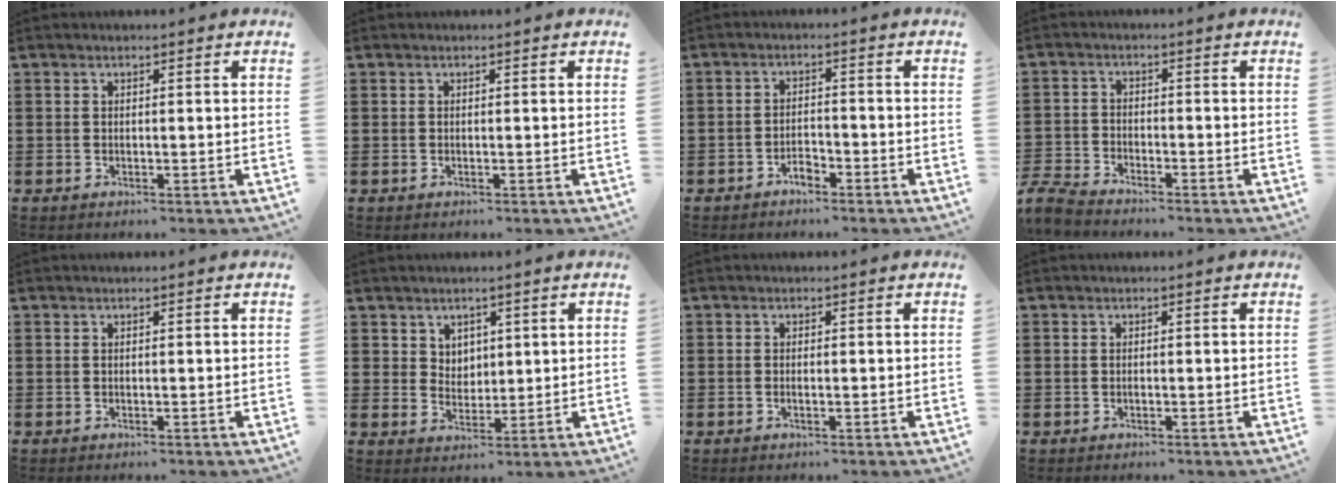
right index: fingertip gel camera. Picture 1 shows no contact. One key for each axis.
{"total": 0.0}
{"total": 2.3, "fx": -1.9, "fy": 0.9, "fz": 1.0, "tx": -0.024, "ty": 0.003, "tz": -0.040}
{"total": 3.7, "fx": -3.7, "fy": 0.3, "fz": 0.6, "tx": -0.034, "ty": -0.008, "tz": -0.081}
{"total": 0.0}
{"total": 3.5, "fx": 2.2, "fy": 2.7, "fz": 0.5, "tx": -0.021, "ty": 0.009, "tz": 0.041}
{"total": 0.5, "fx": -0.2, "fy": 0.2, "fz": 0.5, "tx": -0.009, "ty": -0.003, "tz": -0.003}
{"total": 0.5, "fx": -0.2, "fy": 0.4, "fz": 0.2, "tx": -0.005, "ty": 0.002, "tz": -0.006}